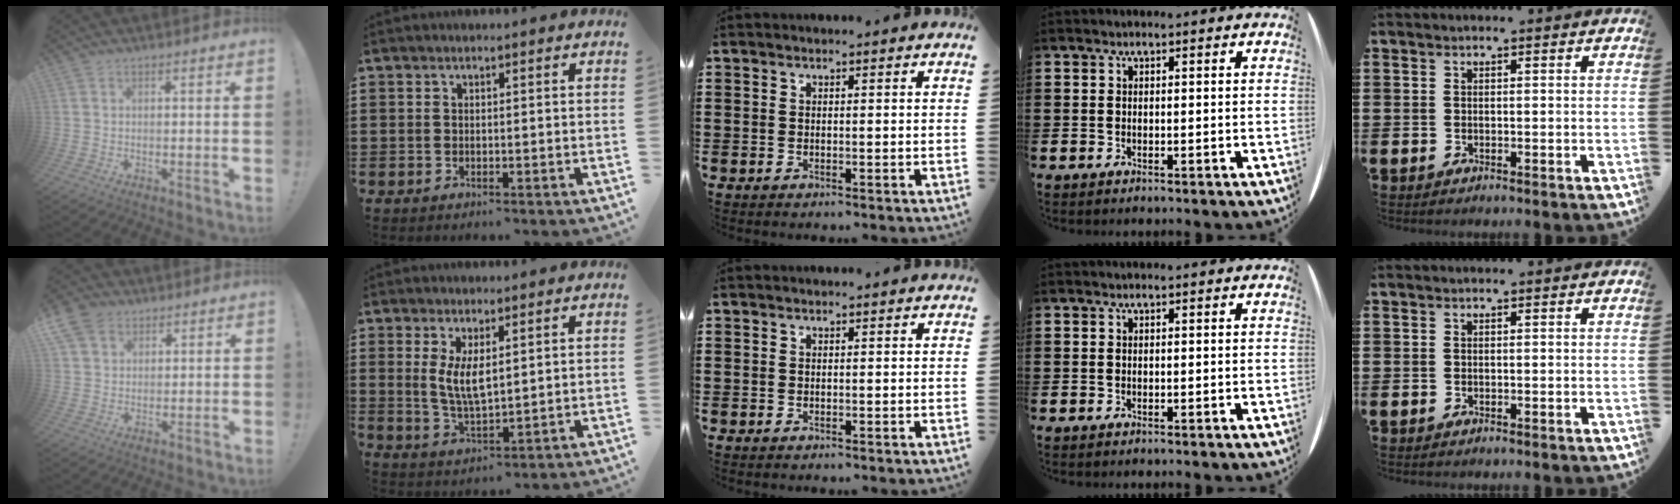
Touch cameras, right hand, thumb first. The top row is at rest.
{"thumb": {"total": 8.2, "force": [4.4, 6.0, 3.4], "torque": [-0.057, -0.014, 0.090]}, "index": {"total": 5.2, "force": [1.3, 2.1, 4.6], "torque": [-0.084, 0.001, 0.022]}}